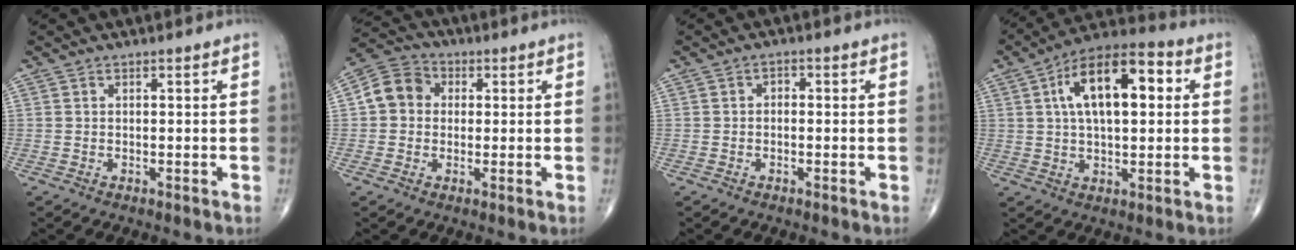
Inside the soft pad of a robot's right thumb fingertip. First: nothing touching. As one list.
[{"total": 7.3, "force": [0.6, 6.3, 3.7], "torque": [-0.056, 0.019, -0.002]}, {"total": 1.3, "force": [-0.2, 1.0, 0.9], "torque": [-0.006, 0.007, -0.009]}, {"total": 16.0, "force": [3.6, 7.6, 13.6], "torque": [-0.212, 0.025, 0.051]}]